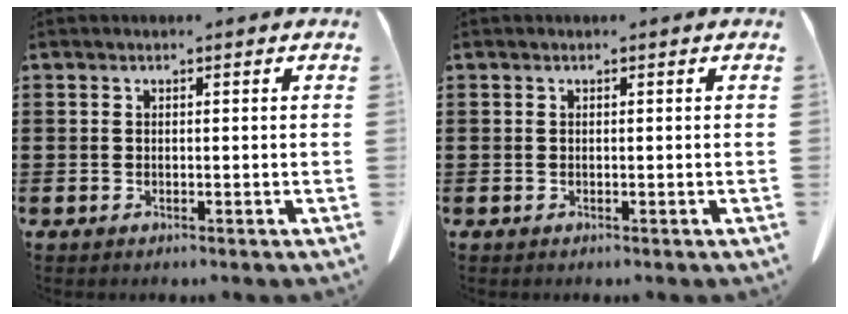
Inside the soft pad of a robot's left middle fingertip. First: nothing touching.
{"total": 0.0}